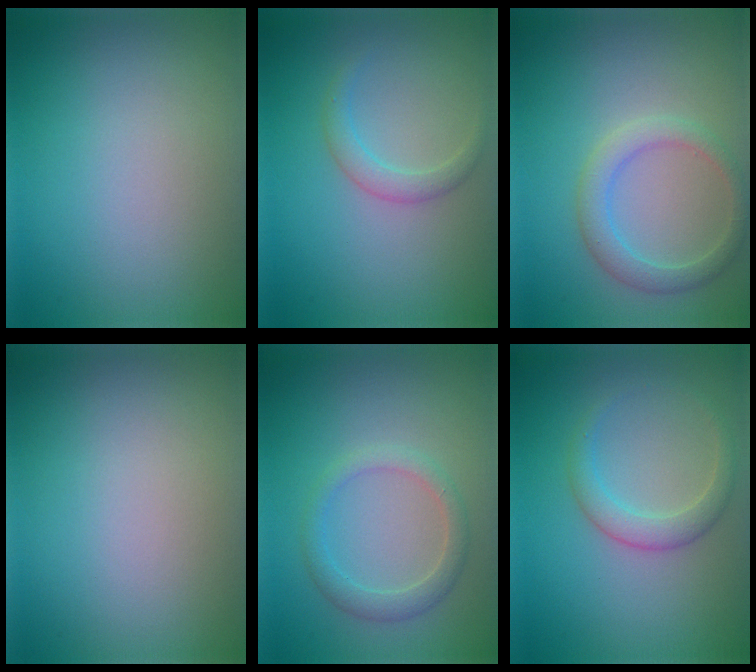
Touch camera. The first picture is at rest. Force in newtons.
{"total": 1.7, "press": 1.7, "slide": 0.1}
{"total": 2.7, "press": 2.7, "slide": 0.2}
{"total": 0.0}
{"total": 2.2, "press": 2.2, "slide": 0.0}
{"total": 2.3, "press": 2.3, "slide": 0.1}